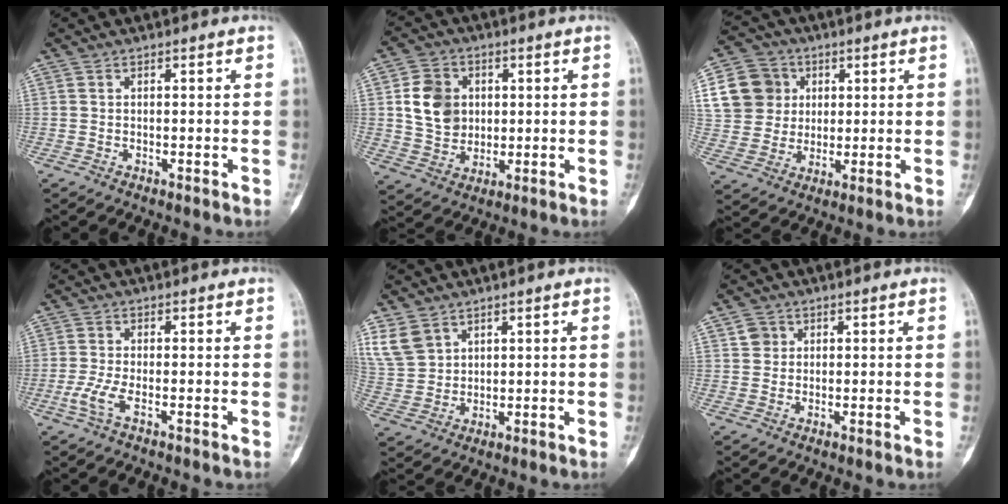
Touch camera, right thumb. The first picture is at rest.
{"total": 9.4, "force": [1.5, 7.7, 5.2], "torque": [-0.064, -0.003, 0.030]}
{"total": 12.3, "force": [3.4, 11.1, 4.2], "torque": [-0.058, 0.008, 0.061]}
{"total": 3.3, "force": [-1.4, 0.8, 2.9], "torque": [-0.080, -0.006, -0.033]}
{"total": 7.0, "force": [4.2, 4.9, 2.6], "torque": [-0.042, -0.010, 0.098]}
{"total": 2.5, "force": [1.0, 2.2, 0.5], "torque": [0.006, -0.003, 0.012]}